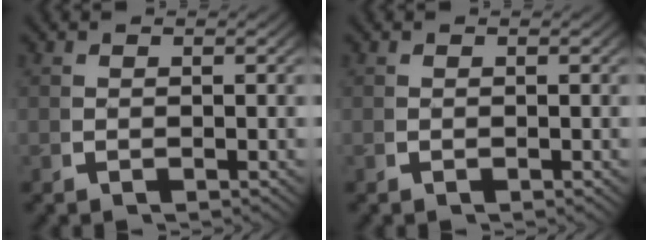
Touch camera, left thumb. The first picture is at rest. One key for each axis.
{"total": 0.0}